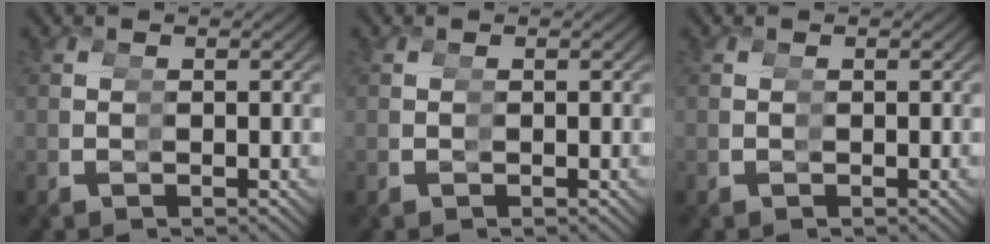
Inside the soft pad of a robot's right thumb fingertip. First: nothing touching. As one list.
[{"total": 0.0}, {"total": 0.0}]